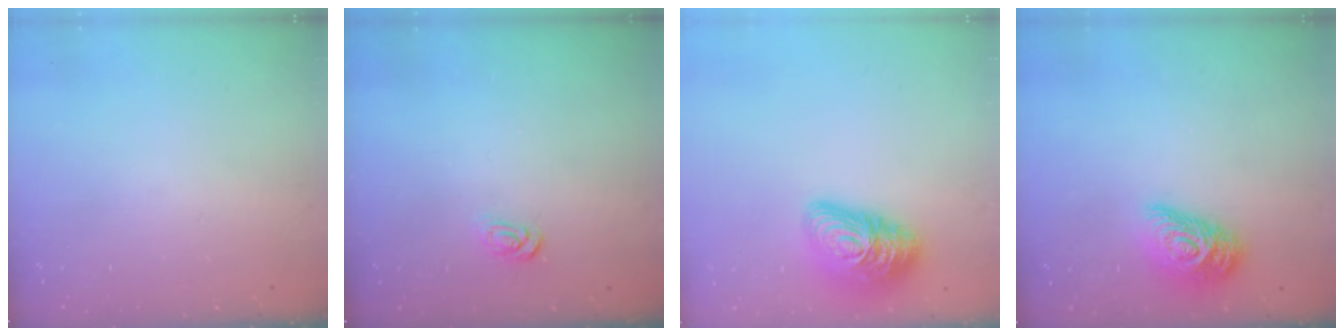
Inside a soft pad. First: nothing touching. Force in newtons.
{"total": 2.6, "press": 2.6, "slide": 0.4}
{"total": 16.4, "press": 16.4, "slide": 0.9}
{"total": 13.3, "press": 13.3, "slide": 0.9}